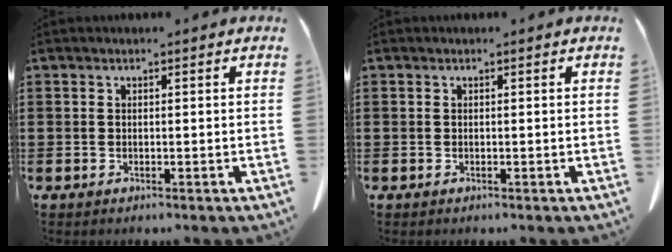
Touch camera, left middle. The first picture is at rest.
{"total": 0.0}